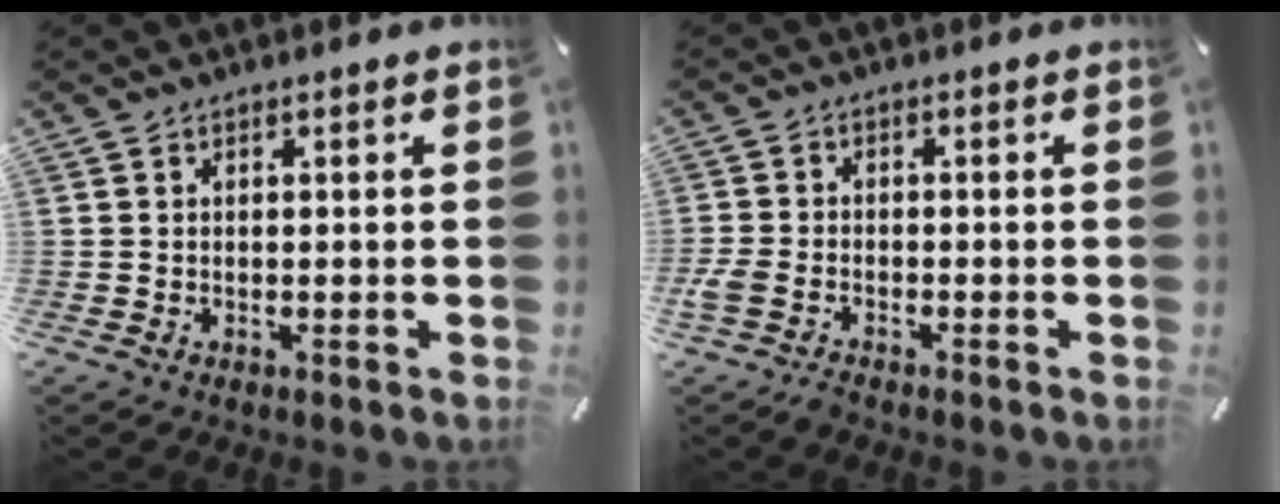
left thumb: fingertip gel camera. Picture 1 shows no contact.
{"total": 3.7, "force": [-2.6, 1.8, 1.9], "torque": [-0.058, 0.004, -0.055]}